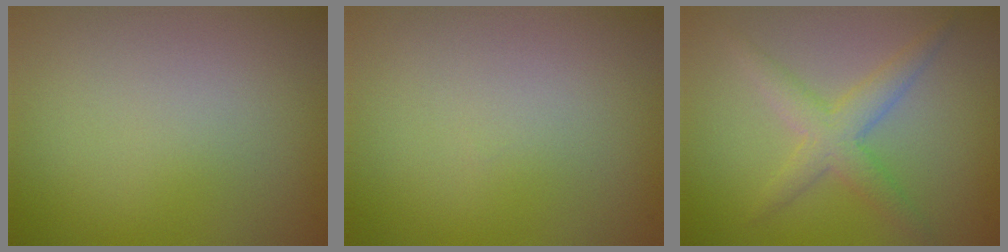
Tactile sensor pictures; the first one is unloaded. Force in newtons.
{"total": 0.0}
{"total": 2.3, "press": 2.3, "slide": 0.1}